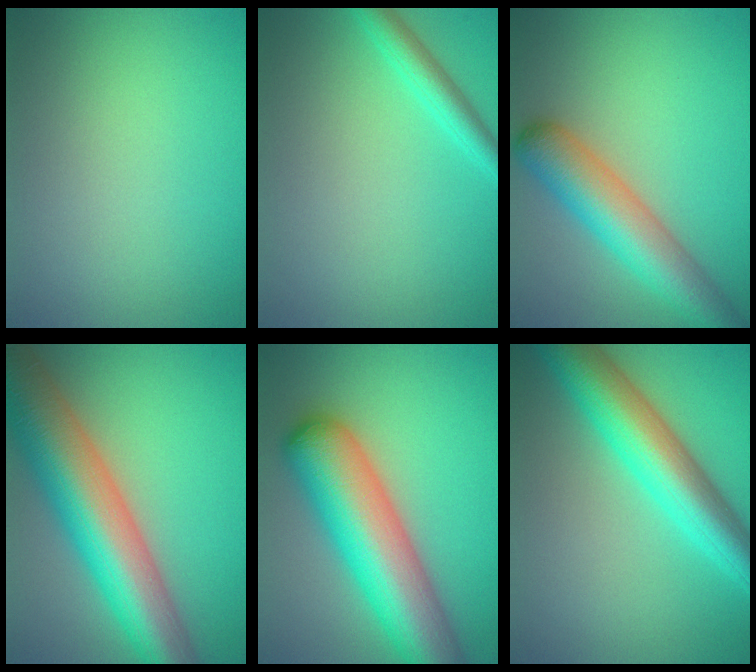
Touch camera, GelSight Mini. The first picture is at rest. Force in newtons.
{"total": 2.4, "press": 2.4, "slide": 0.2}
{"total": 6.5, "press": 6.5, "slide": 0.5}
{"total": 11.8, "press": 11.8, "slide": 0.5}
{"total": 10.2, "press": 10.2, "slide": 0.3}
{"total": 7.8, "press": 7.8, "slide": 0.1}